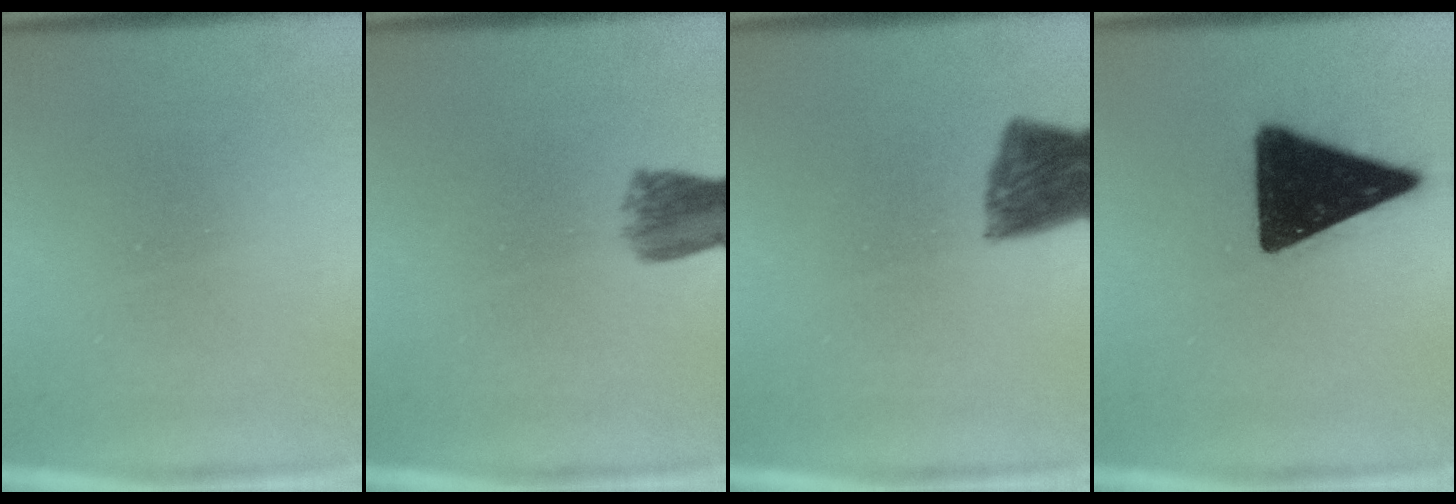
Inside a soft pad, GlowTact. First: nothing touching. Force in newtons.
{"total": 4.6}
{"total": 8.6}
{"total": 17.4}